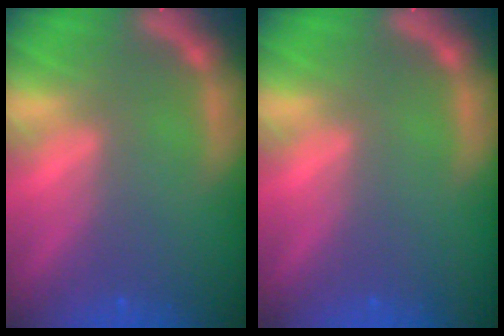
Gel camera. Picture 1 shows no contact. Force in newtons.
{"total": 0.0}